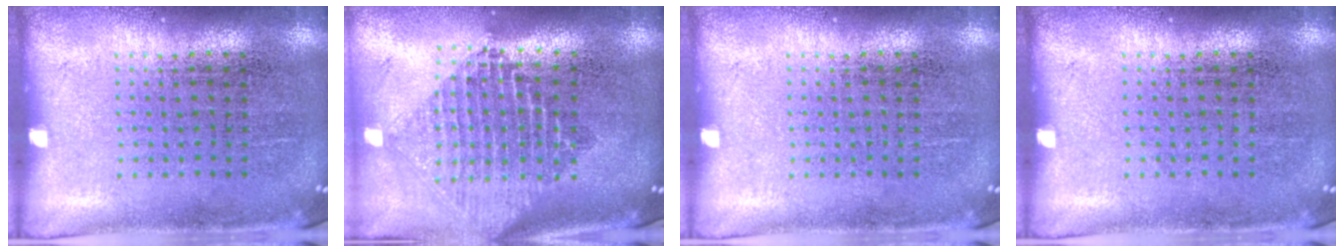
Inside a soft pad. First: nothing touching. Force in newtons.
{"total": 2.2, "press": 1.7, "slide": 1.4}
{"total": 0.0}
{"total": 0.0}